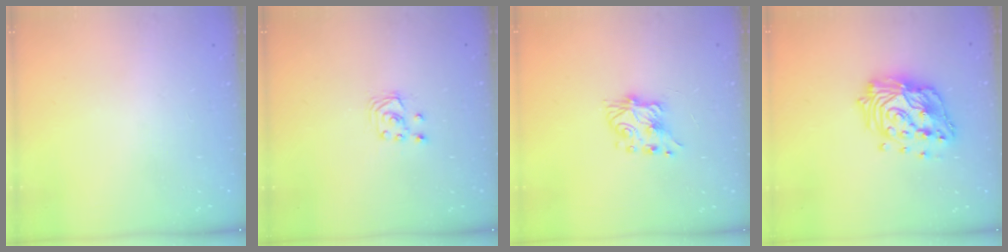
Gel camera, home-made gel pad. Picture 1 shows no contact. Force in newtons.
{"total": 3.0, "press": 3.0, "slide": 0.3}
{"total": 7.1, "press": 7.1, "slide": 0.5}
{"total": 18.2, "press": 18.1, "slide": 1.5}